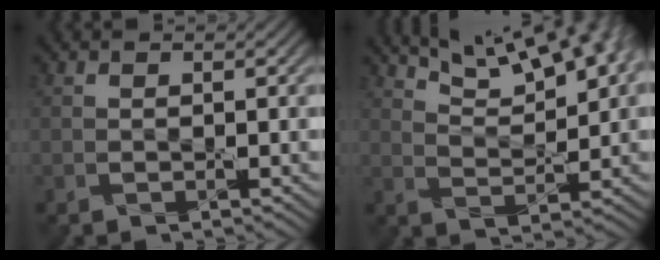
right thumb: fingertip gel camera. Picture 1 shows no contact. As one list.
[{"total": 10.7, "force": [7.3, 3.2, 7.0], "torque": [-0.124, 0.009, 0.111]}]